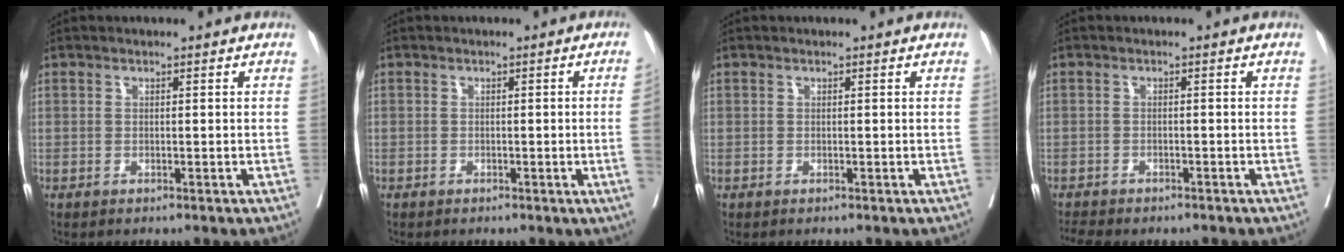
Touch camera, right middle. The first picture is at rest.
{"total": 2.5, "force": [-0.4, -0.9, 2.3], "torque": [-0.028, -0.004, -0.005]}
{"total": 0.0}
{"total": 4.2, "force": [-3.7, 1.3, 1.5], "torque": [-0.021, -0.004, -0.053]}